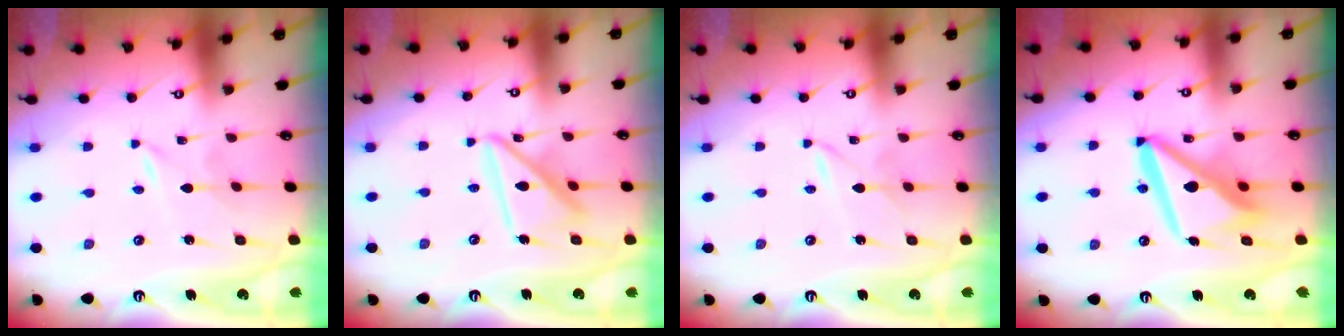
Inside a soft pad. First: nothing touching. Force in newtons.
{"total": 14.5, "press": 14.4, "slide": 1.5}
{"total": 1.7, "press": 1.6, "slide": 0.2}
{"total": 14.1, "press": 14.0, "slide": 1.5}